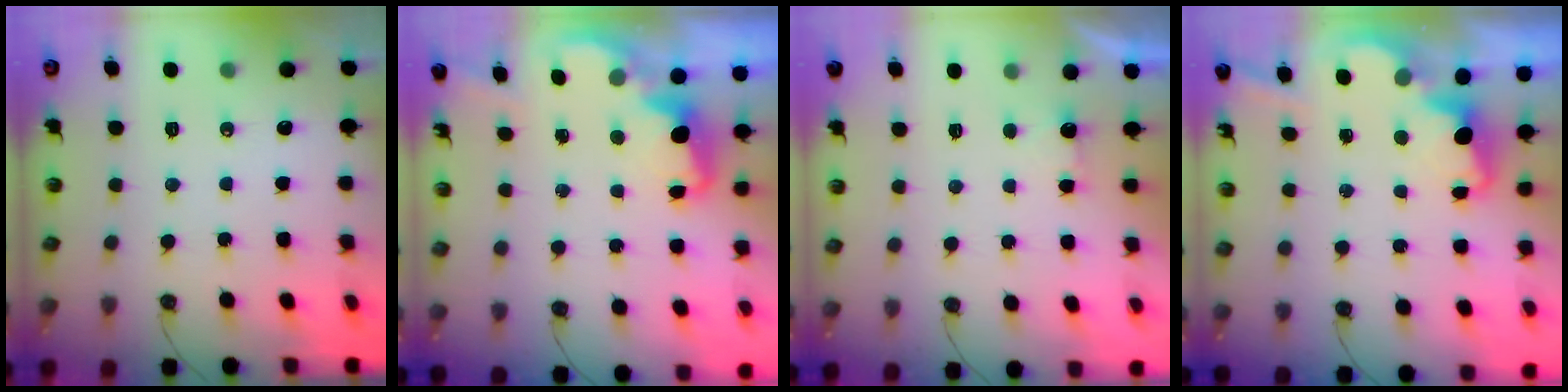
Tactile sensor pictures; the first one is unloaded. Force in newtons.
{"total": 2.5, "press": 2.5, "slide": 0.5}
{"total": 1.0, "press": 0.7, "slide": 0.7}
{"total": 3.4, "press": 3.3, "slide": 0.8}